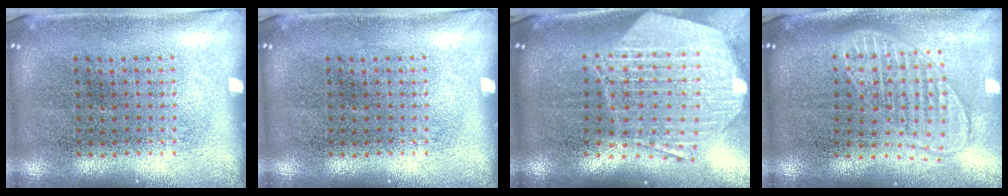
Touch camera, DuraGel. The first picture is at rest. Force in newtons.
{"total": 0.0}
{"total": 3.0, "press": 2.4, "slide": 1.8}
{"total": 1.8, "press": 1.5, "slide": 1.0}